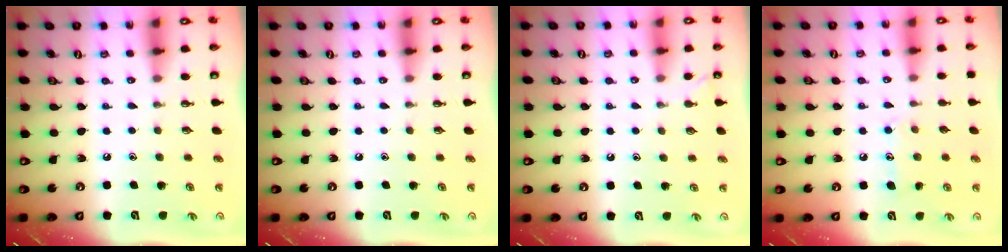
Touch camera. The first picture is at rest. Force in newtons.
{"total": 0.0}
{"total": 3.0, "press": 3.0, "slide": 0.3}
{"total": 8.7, "press": 8.7, "slide": 0.1}